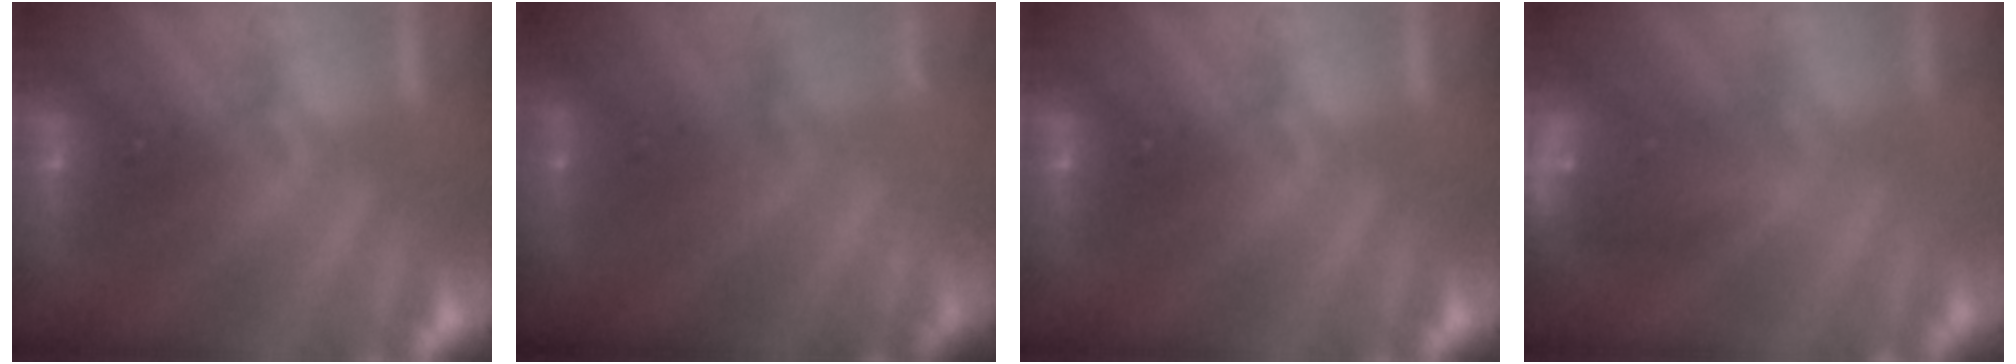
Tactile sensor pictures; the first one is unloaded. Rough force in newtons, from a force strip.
{"total": 2.3}
{"total": 0.0}
{"total": 11.8}